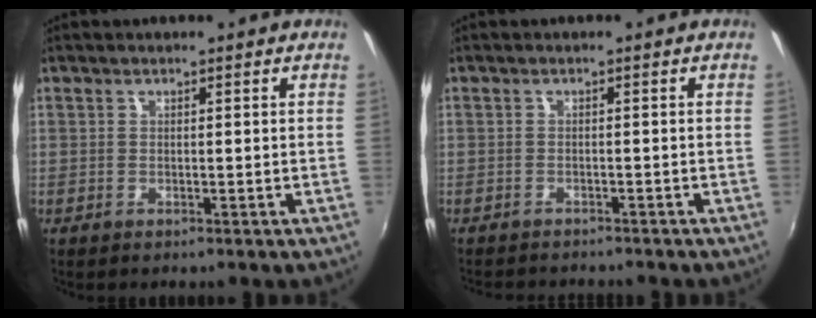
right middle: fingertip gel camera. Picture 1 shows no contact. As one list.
[{"total": 4.7, "force": [-4.4, 0.8, 1.4], "torque": [-0.039, -0.013, -0.066]}]